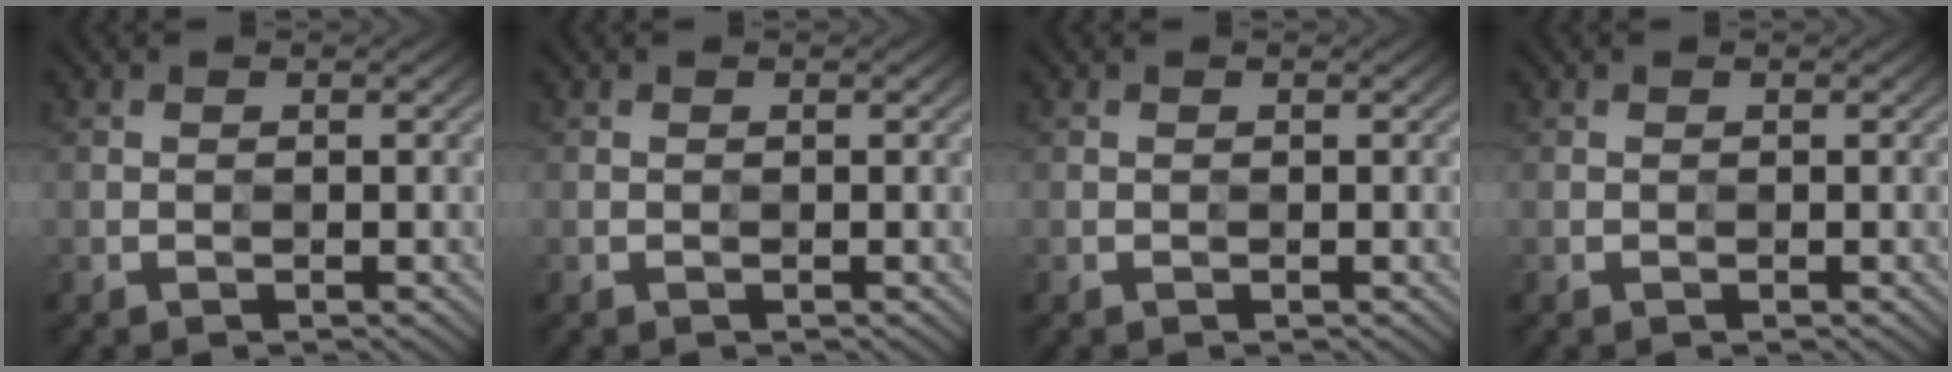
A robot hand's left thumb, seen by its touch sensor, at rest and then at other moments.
{"total": 0.0}
{"total": 0.0}
{"total": 0.0}